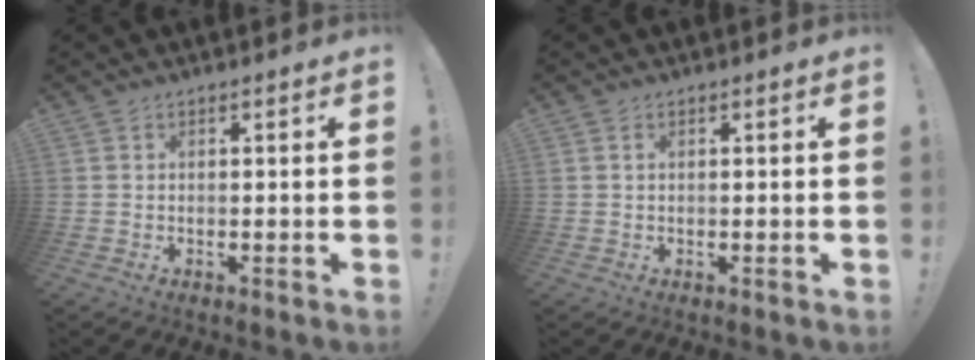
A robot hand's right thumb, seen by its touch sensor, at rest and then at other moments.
{"total": 0.8, "force": [0.4, 0.2, 0.6], "torque": [-0.012, 0.001, 0.007]}